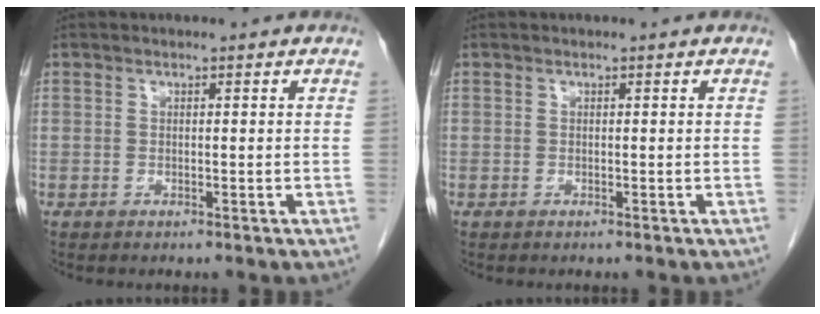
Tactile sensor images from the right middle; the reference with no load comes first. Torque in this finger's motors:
{"motor_torque": [-0.24, 0.26, -0.06, 0.00]}